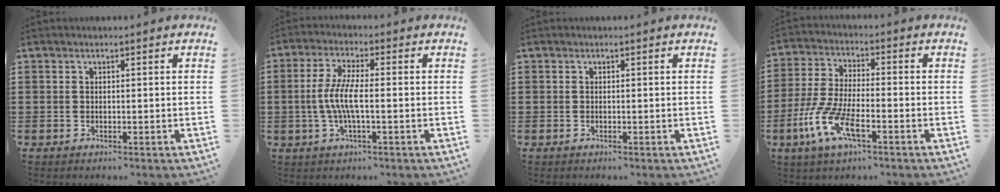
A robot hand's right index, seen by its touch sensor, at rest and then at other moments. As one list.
[{"total": 5.8, "force": [-1.0, 1.2, 5.6], "torque": [-0.128, -0.008, -0.028]}, {"total": 0.0}, {"total": 8.9, "force": [-4.3, 2.6, 7.4], "torque": [-0.188, -0.017, -0.087]}]